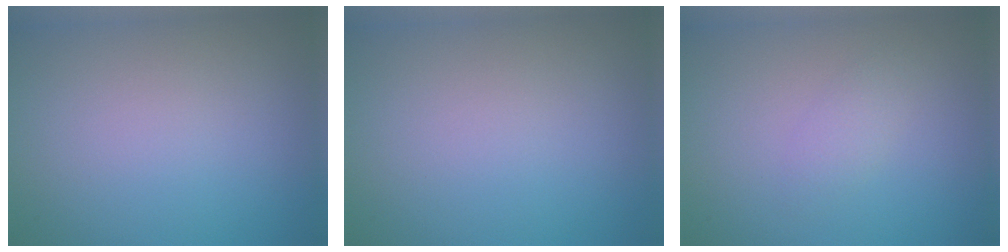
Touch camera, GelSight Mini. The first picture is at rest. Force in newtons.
{"total": 0.0}
{"total": 1.2, "press": 1.2, "slide": 0.1}